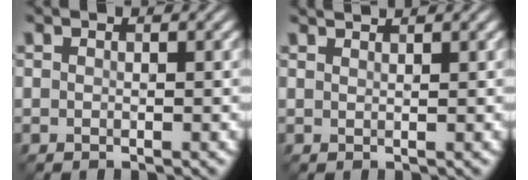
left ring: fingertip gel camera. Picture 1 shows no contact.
{"total": 1.5, "force": [1.4, 0.3, 0.6], "torque": [0.001, -0.002, 0.012]}